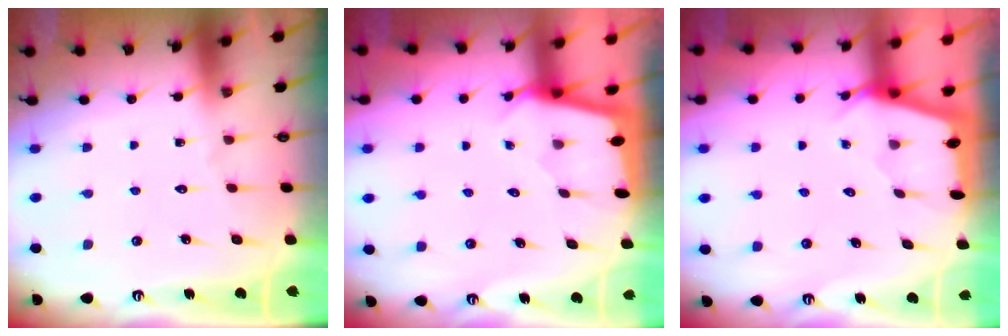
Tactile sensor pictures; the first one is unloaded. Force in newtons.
{"total": 1.8, "press": 1.8, "slide": 0.3}
{"total": 2.3, "press": 2.3, "slide": 0.3}